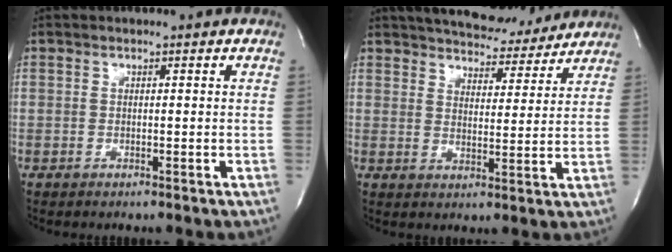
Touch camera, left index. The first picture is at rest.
{"total": 12.0, "force": [11.0, 3.7, 3.0], "torque": [-0.031, 0.000, 0.146]}